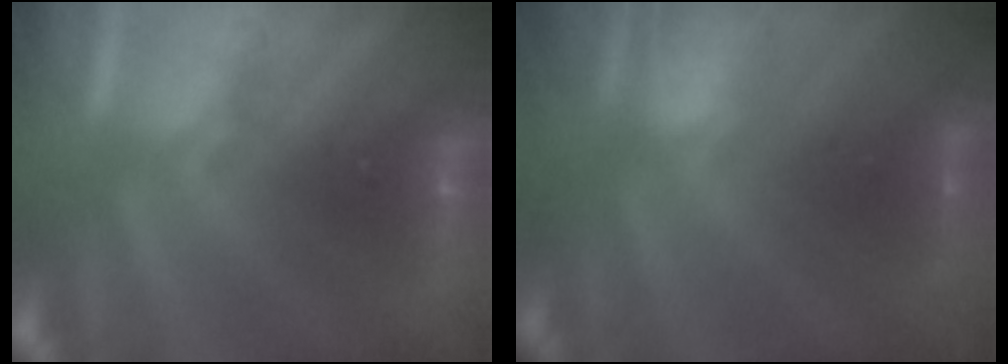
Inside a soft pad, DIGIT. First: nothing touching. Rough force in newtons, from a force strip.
{"total": 1.4}